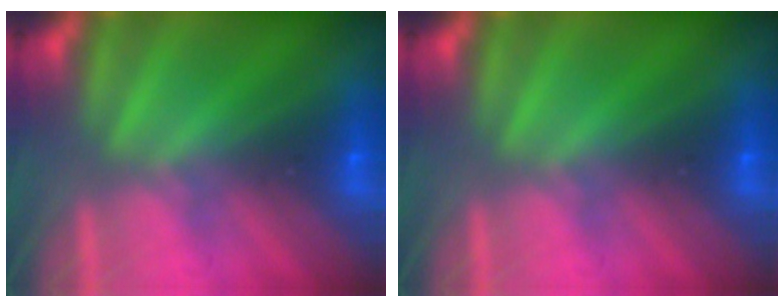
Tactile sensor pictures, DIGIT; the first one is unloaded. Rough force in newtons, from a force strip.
{"total": 0.0}